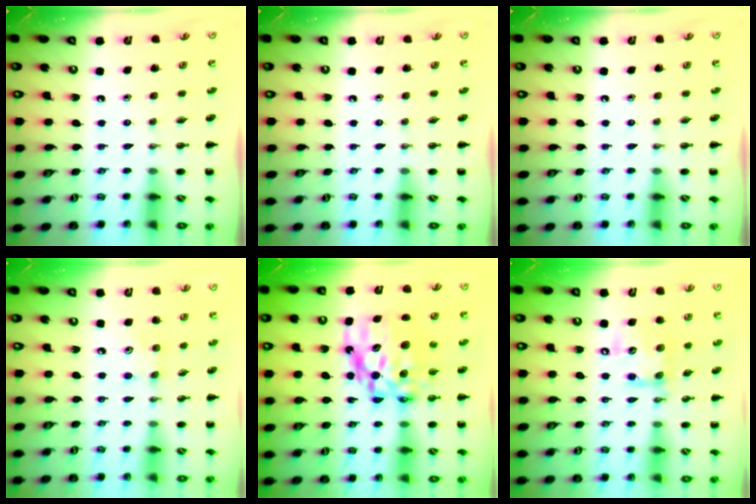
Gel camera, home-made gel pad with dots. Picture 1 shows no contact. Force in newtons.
{"total": 0.0}
{"total": 0.0}
{"total": 5.9, "press": 5.7, "slide": 1.5}
{"total": 12.9, "press": 12.5, "slide": 3.0}
{"total": 13.4, "press": 13.2, "slide": 2.5}